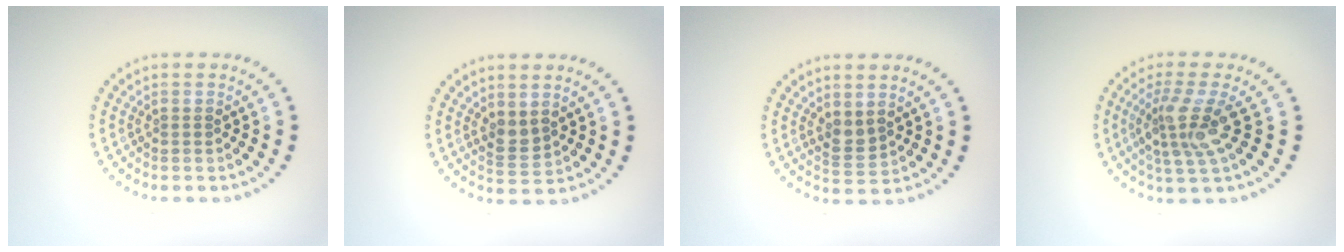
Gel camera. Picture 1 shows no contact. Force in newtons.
{"total": 1.8, "press": 1.5, "slide": 0.9}
{"total": 1.8, "press": 1.5, "slide": 0.9}
{"total": 3.8, "press": 3.1, "slide": 2.1}